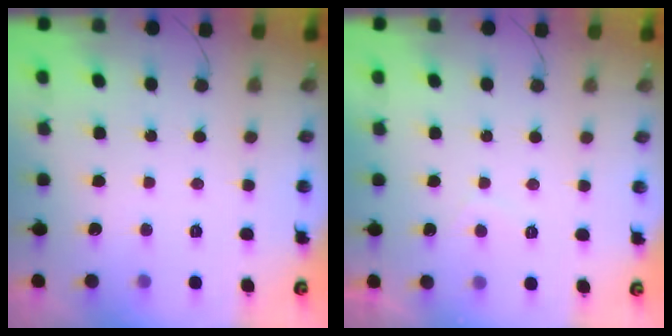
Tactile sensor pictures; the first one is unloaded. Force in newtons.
{"total": 1.6, "press": 1.6, "slide": 0.5}